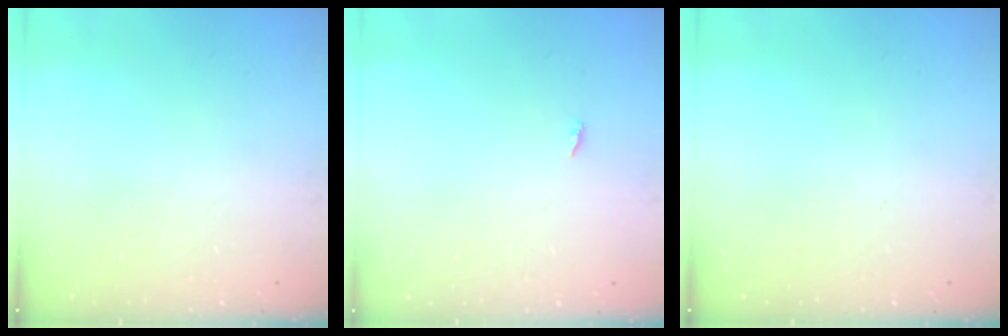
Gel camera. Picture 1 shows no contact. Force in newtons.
{"total": 1.8, "press": 1.8, "slide": 0.2}
{"total": 0.0}